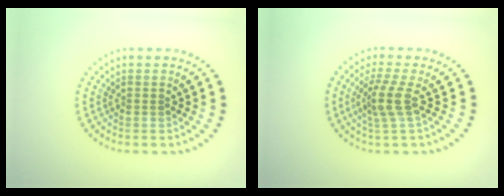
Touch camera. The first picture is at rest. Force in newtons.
{"total": 2.7, "press": 2.0, "slide": 1.8}